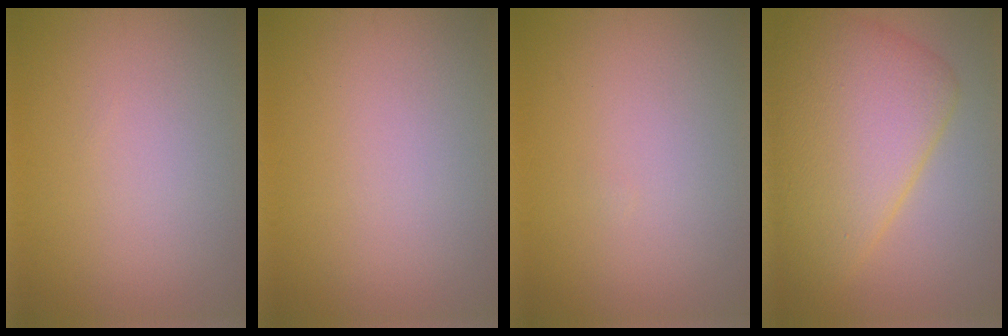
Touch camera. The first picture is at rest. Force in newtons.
{"total": 0.0}
{"total": 0.0}
{"total": 9.3, "press": 9.3, "slide": 0.3}